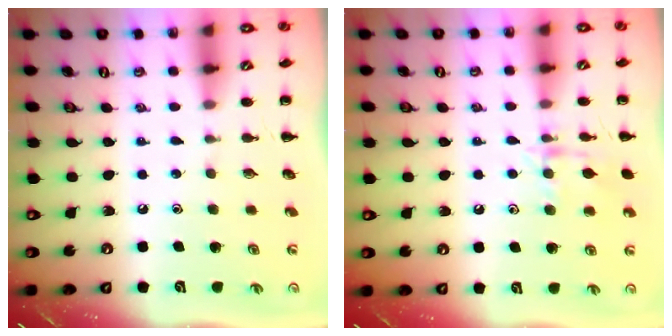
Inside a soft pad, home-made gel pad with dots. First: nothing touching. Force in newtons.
{"total": 10.2, "press": 10.2, "slide": 0.7}